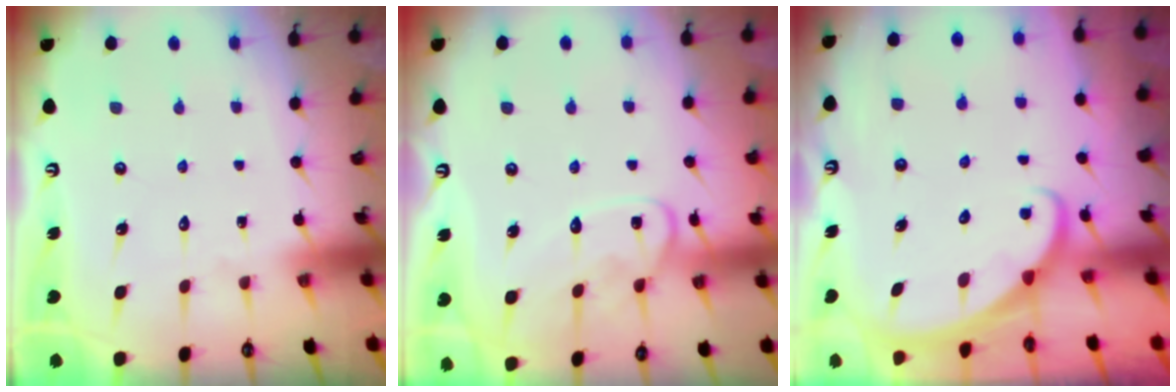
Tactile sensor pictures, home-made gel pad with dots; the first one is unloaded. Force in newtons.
{"total": 11.3, "press": 11.2, "slide": 0.4}
{"total": 2.0, "press": 2.0, "slide": 0.0}